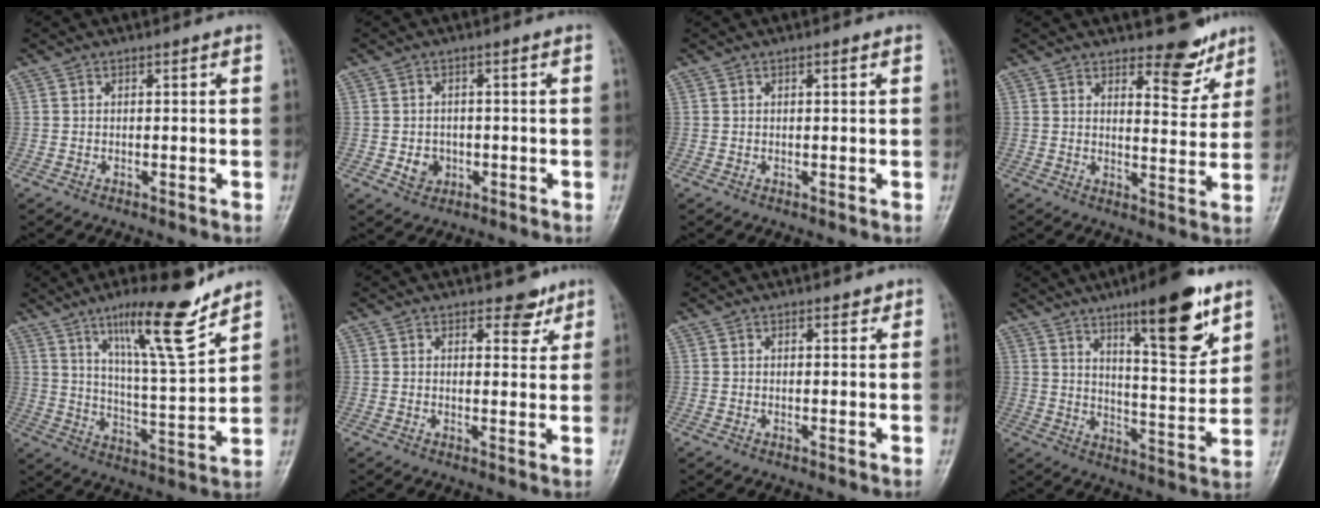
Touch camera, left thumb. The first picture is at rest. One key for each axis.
{"total": 3.4, "fx": -0.9, "fy": 3.0, "fz": 1.5, "tx": -0.010, "ty": 0.004, "tz": -0.009}
{"total": 0.7, "fx": 0.3, "fy": 0.1, "fz": 0.6, "tx": -0.011, "ty": 0.001, "tz": 0.004}
{"total": 7.2, "fx": 5.5, "fy": 3.0, "fz": 3.7, "tx": -0.019, "ty": -0.042, "tz": 0.078}
{"total": 15.4, "fx": 10.4, "fy": 2.1, "fz": 11.1, "tx": -0.170, "ty": -0.068, "tz": 0.179}
{"total": 4.0, "fx": 2.9, "fy": 2.1, "fz": 1.9, "tx": -0.001, "ty": -0.017, "tz": 0.038}
{"total": 1.3, "fx": 0.9, "fy": 0.6, "fz": 0.7, "tx": -0.004, "ty": -0.005, "tz": 0.010}
{"total": 16.0, "fx": 9.5, "fy": 3.8, "fz": 12.3, "tx": -0.158, "ty": -0.061, "tz": 0.150}